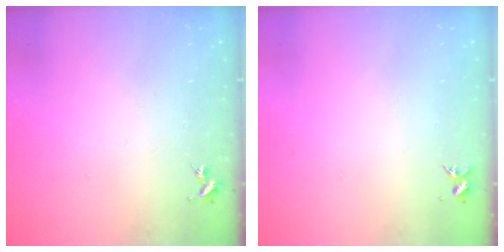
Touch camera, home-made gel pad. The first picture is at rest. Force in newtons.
{"total": 3.3, "press": 3.3, "slide": 0.4}